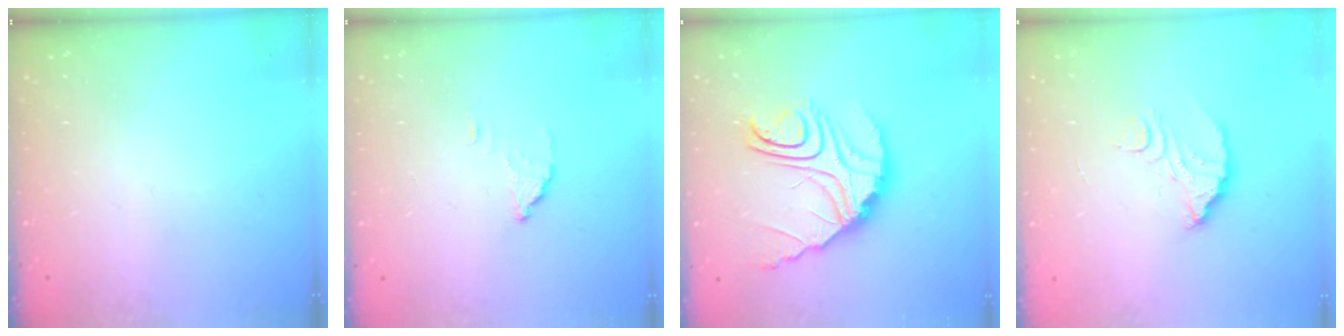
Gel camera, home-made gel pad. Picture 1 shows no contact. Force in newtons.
{"total": 2.2, "press": 2.2, "slide": 0.2}
{"total": 14.5, "press": 14.4, "slide": 0.9}
{"total": 7.5, "press": 7.5, "slide": 0.5}